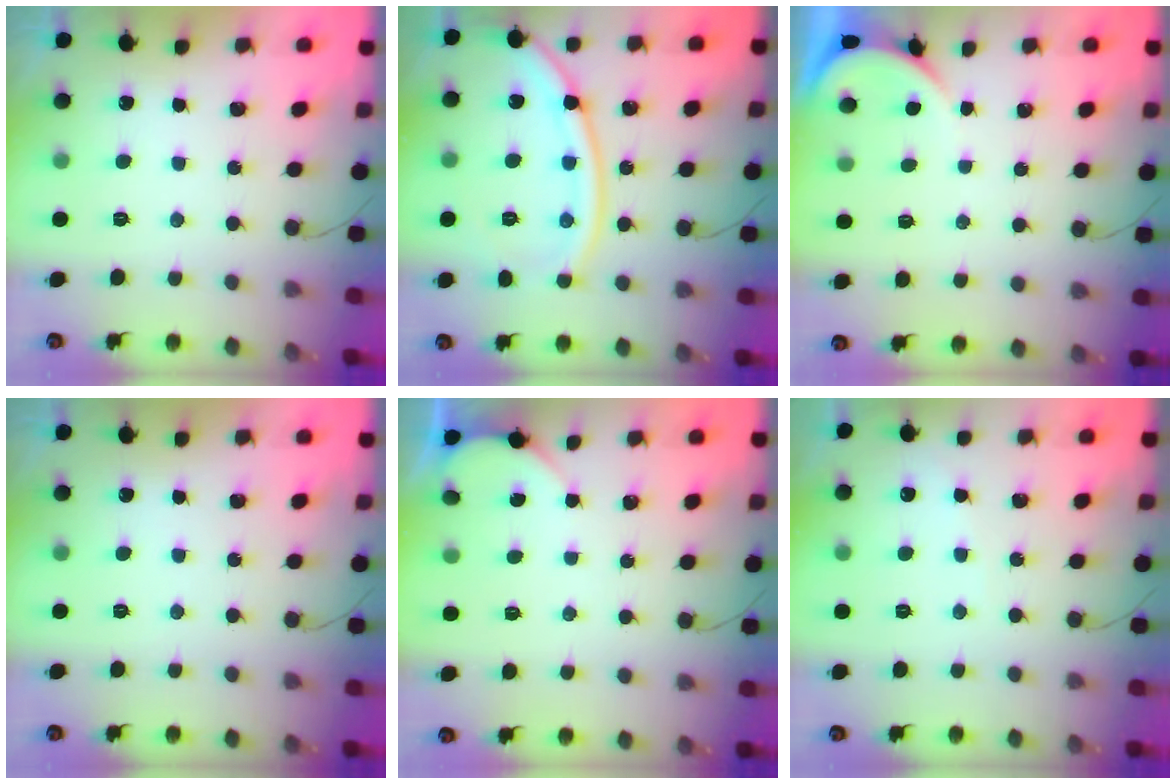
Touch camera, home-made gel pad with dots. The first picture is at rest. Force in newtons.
{"total": 15.2, "press": 15.1, "slide": 1.4}
{"total": 0.0}
{"total": 0.0}
{"total": 1.8, "press": 1.8, "slide": 0.2}
{"total": 3.0, "press": 3.0, "slide": 0.3}